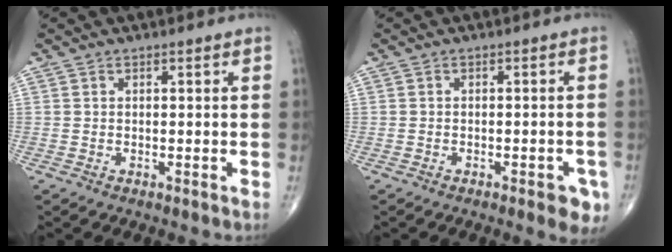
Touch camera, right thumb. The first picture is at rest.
{"total": 4.5, "force": [-2.3, 1.7, 3.5], "torque": [-0.029, 0.007, -0.025]}